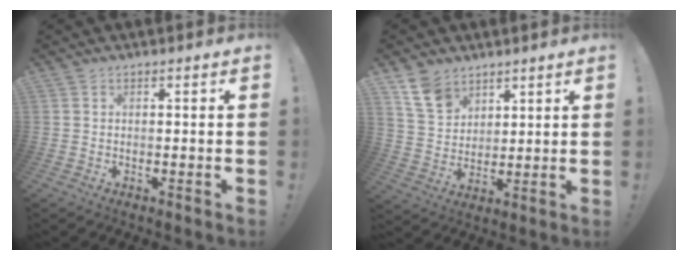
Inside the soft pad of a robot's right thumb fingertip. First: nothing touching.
{"total": 10.1, "force": [6.8, 6.3, 3.8], "torque": [-0.073, -0.035, 0.136]}